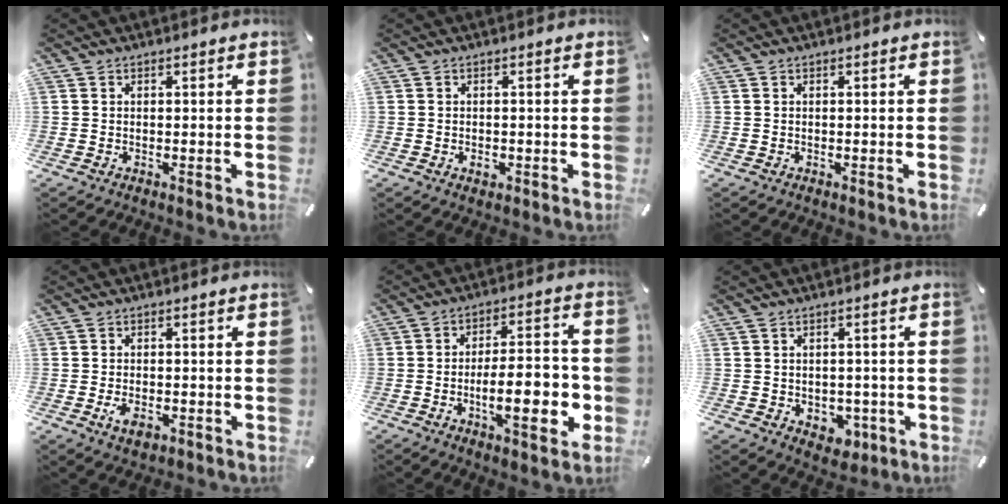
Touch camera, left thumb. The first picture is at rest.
{"total": 1.6, "force": [-0.5, 1.3, 0.8], "torque": [-0.014, 0.001, -0.009]}
{"total": 0.0}
{"total": 3.9, "force": [-1.5, 2.2, 2.8], "torque": [-0.066, 0.000, -0.030]}
{"total": 15.1, "force": [-3.6, 5.4, 13.7], "torque": [-0.201, 0.004, -0.055]}
{"total": 3.8, "force": [-0.7, 3.4, 1.6], "torque": [-0.004, -0.002, -0.014]}